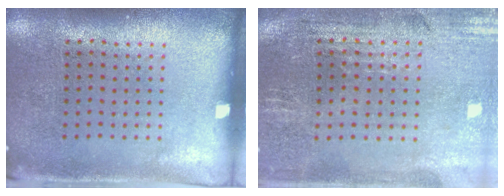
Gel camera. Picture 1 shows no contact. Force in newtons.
{"total": 0.9, "press": 0.8, "slide": 0.4}